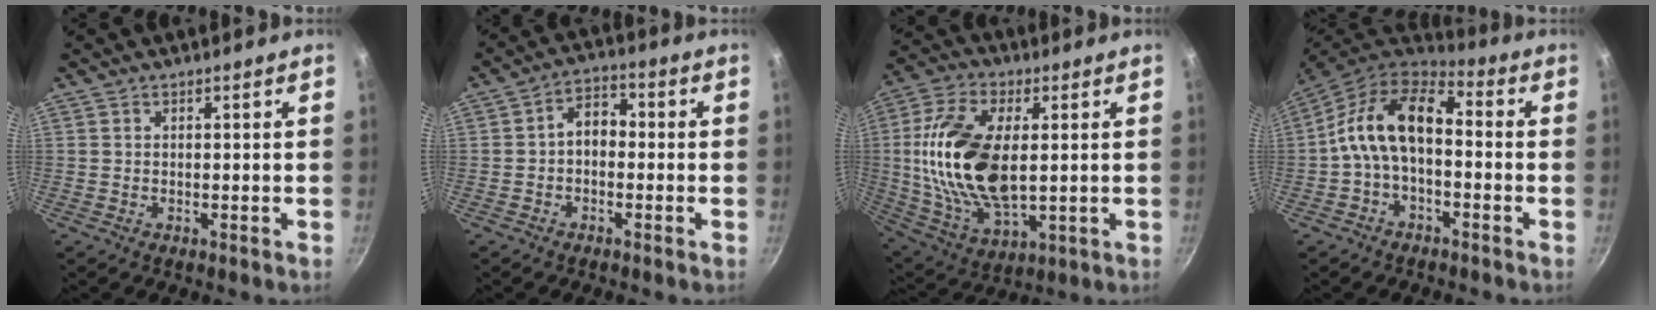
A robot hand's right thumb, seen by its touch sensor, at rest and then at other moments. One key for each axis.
{"total": 5.5, "fx": -0.7, "fy": 3.8, "fz": 3.9, "tx": -0.039, "ty": 0.024, "tz": -0.023}
{"total": 21.0, "fx": 1.8, "fy": 11.3, "fz": 17.5, "tx": -0.341, "ty": 0.000, "tz": 0.036}
{"total": 13.1, "fx": -1.2, "fy": 7.7, "fz": 10.5, "tx": -0.181, "ty": 0.047, "tz": -0.040}